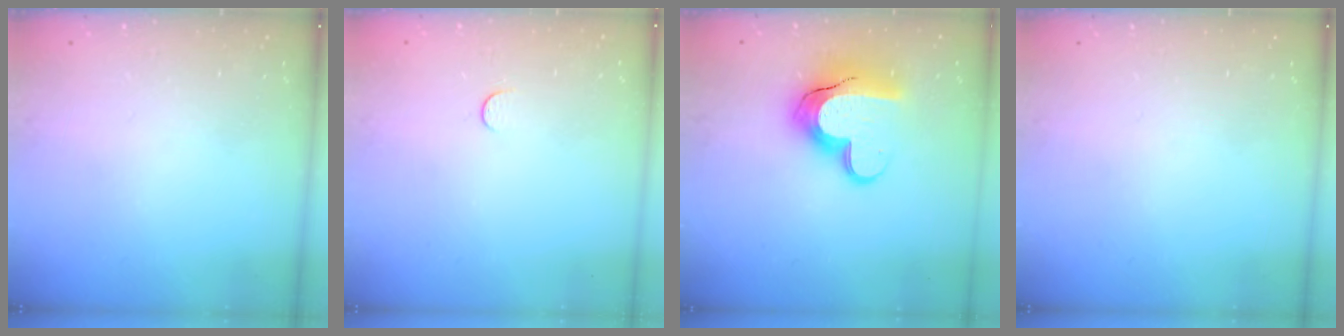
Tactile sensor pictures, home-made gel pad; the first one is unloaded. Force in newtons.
{"total": 3.1, "press": 3.1, "slide": 0.4}
{"total": 16.0, "press": 16.0, "slide": 1.0}
{"total": 0.0}